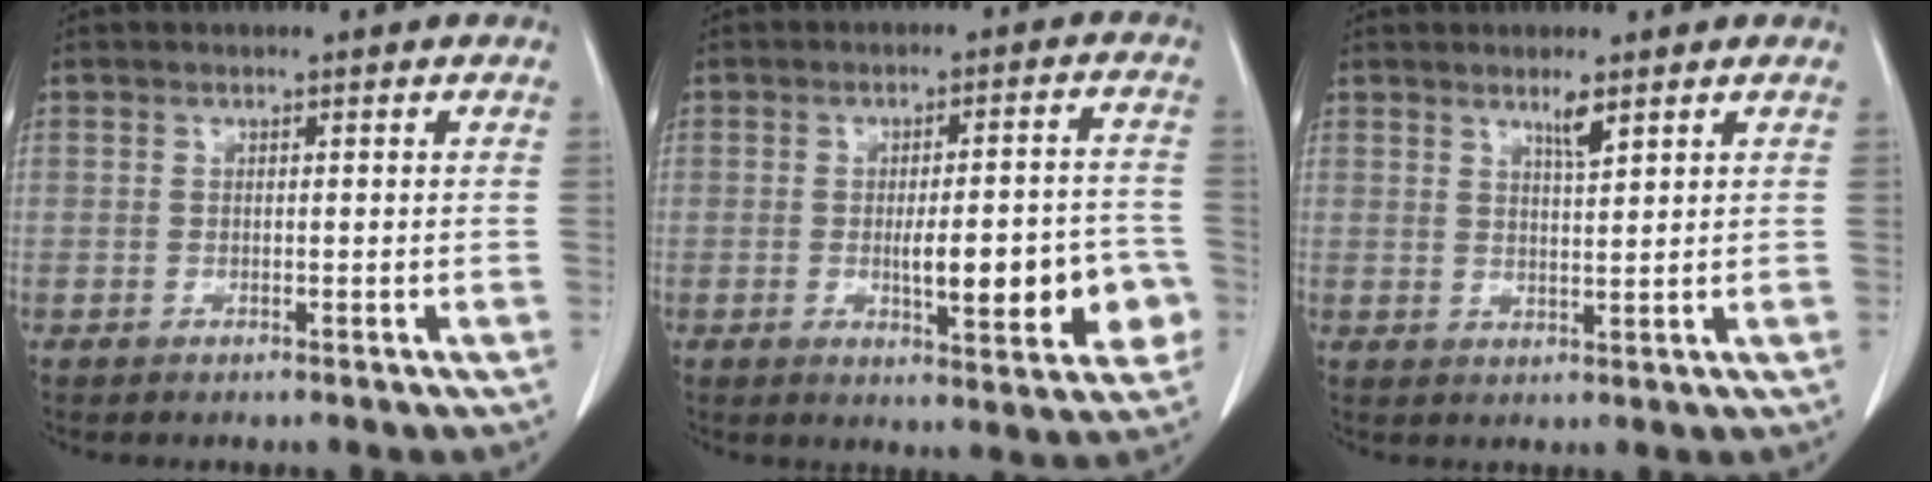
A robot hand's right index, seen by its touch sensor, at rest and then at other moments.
{"total": 11.8, "force": [-2.7, 2.9, 11.2], "torque": [-0.142, 0.011, -0.028]}
{"total": 2.6, "force": [1.8, 0.0, 1.9], "torque": [-0.036, -0.006, 0.033]}